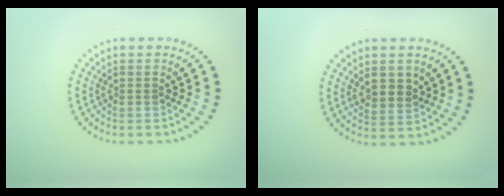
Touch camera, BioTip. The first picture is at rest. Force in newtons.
{"total": 2.4, "press": 2.3, "slide": 0.7}